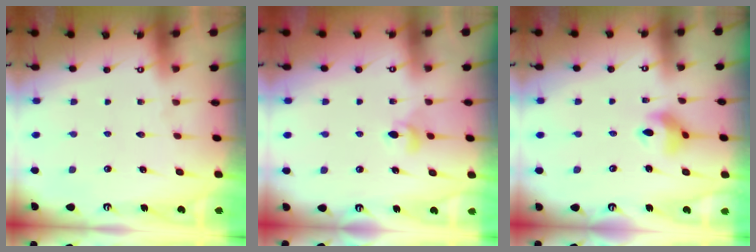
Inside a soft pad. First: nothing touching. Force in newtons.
{"total": 4.9, "press": 4.9, "slide": 0.6}
{"total": 7.6, "press": 7.6, "slide": 0.5}